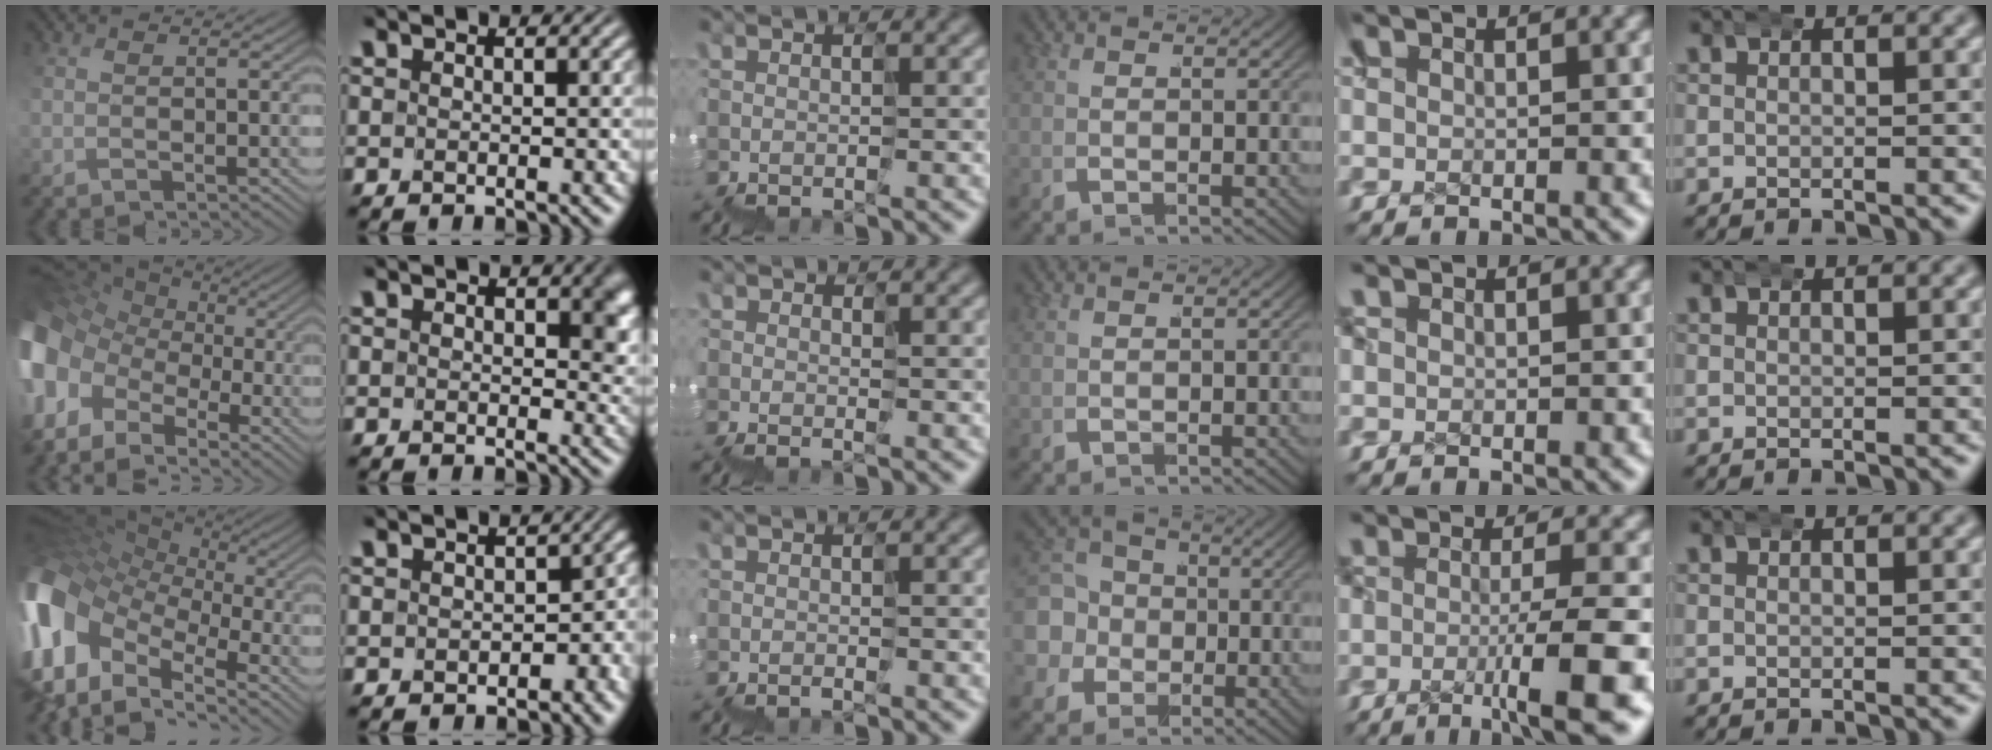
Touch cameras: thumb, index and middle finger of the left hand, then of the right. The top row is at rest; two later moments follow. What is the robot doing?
{"motion": "wrap", "object": "ethernet cable"}